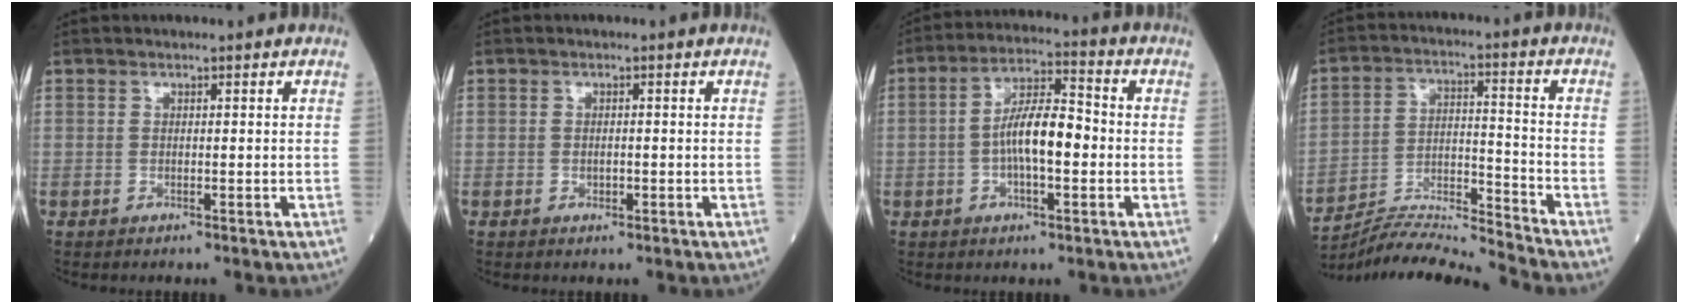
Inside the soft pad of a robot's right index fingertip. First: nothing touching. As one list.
[{"total": 0.9, "force": [-0.2, 0.5, 0.8], "torque": [-0.016, 0.000, 0.001]}, {"total": 8.7, "force": [-1.0, 2.3, 8.4], "torque": [-0.161, 0.018, -0.021]}, {"total": 11.4, "force": [-11.0, -3.0, 1.1], "torque": [-0.023, 0.022, -0.197]}]